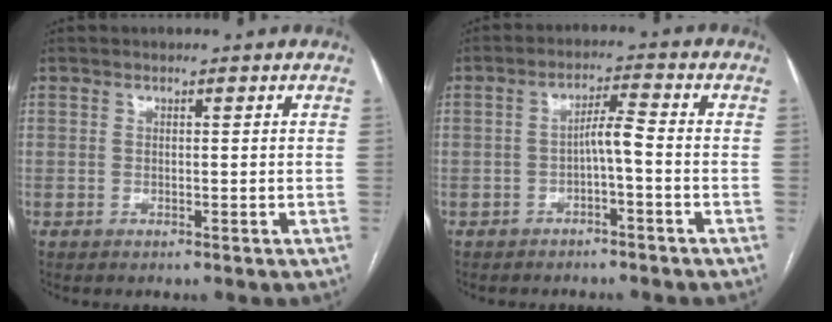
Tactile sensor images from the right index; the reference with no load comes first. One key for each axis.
{"total": 3.6, "fx": -1.3, "fy": 0.2, "fz": 3.4, "tx": -0.057, "ty": 0.014, "tz": -0.020}